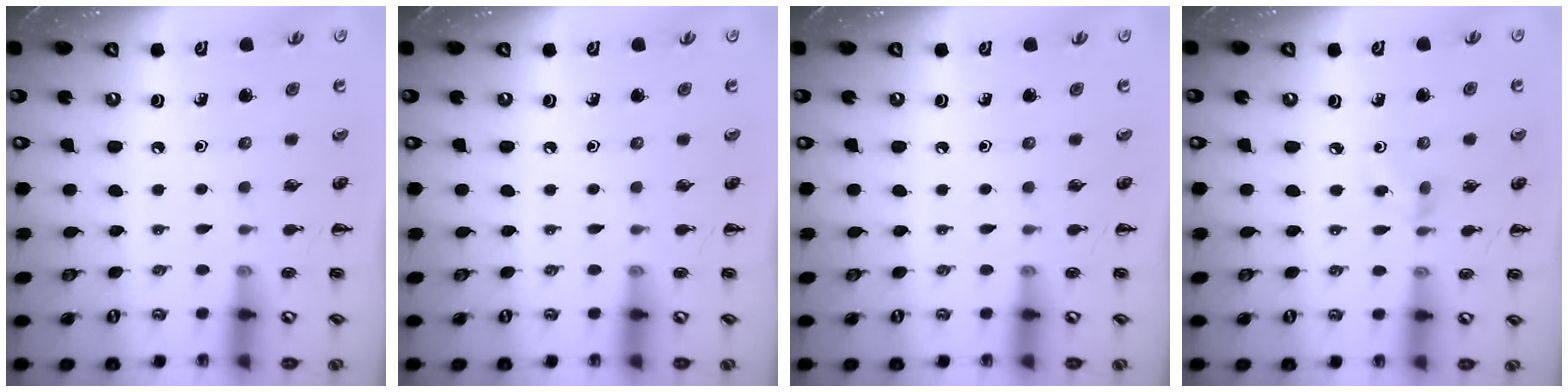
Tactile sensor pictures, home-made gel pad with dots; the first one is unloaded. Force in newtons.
{"total": 0.0}
{"total": 0.0}
{"total": 2.8, "press": 2.6, "slide": 1.0}